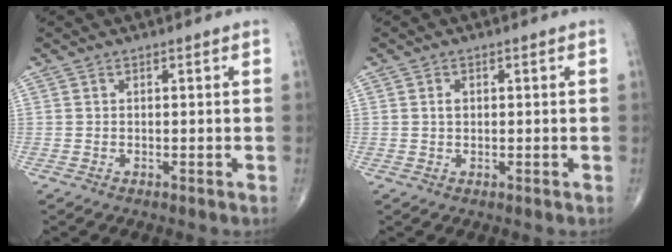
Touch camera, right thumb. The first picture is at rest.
{"total": 1.3, "force": [0.3, 1.0, 0.8], "torque": [-0.011, 0.002, 0.006]}